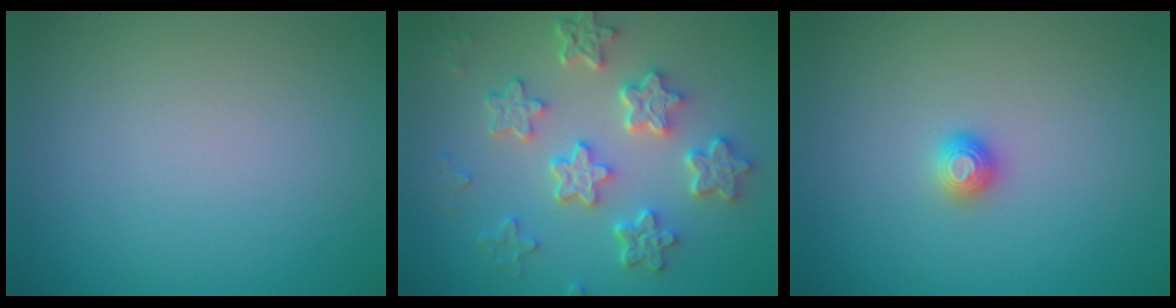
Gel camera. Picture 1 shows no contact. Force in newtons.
{"total": 6.1, "press": 4.8, "slide": 3.8}
{"total": 1.2, "press": 1.1, "slide": 0.3}